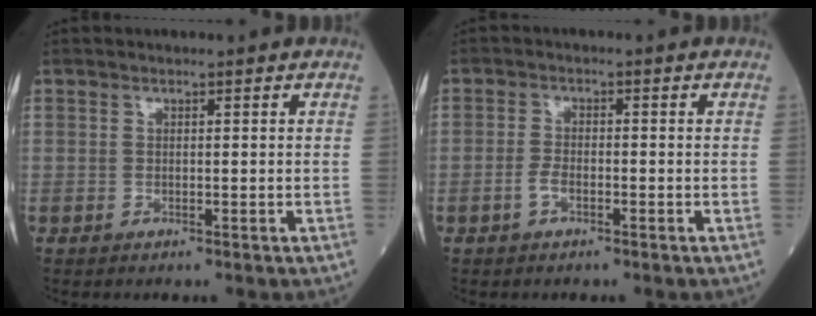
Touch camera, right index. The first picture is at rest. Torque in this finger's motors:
{"motor_torque": [0.21, -0.25, 0.01, 0.00]}